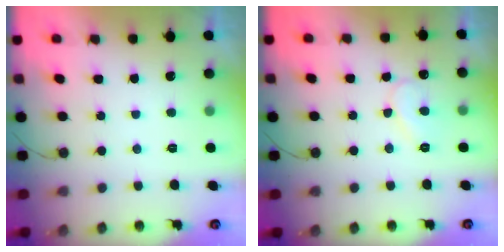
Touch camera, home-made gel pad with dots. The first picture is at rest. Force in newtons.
{"total": 8.0, "press": 7.9, "slide": 0.5}